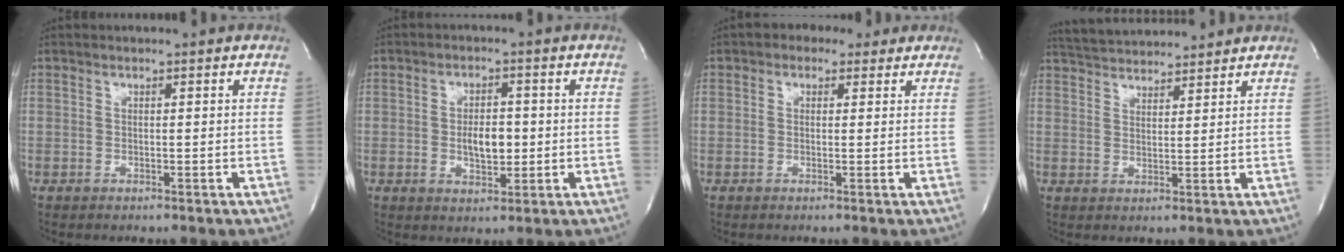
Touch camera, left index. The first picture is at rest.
{"total": 4.8, "force": [-0.4, 2.3, 4.2], "torque": [-0.068, -0.002, -0.002]}
{"total": 3.5, "force": [1.7, 2.7, 1.5], "torque": [-0.019, 0.020, 0.020]}
{"total": 8.7, "force": [8.4, 1.0, 2.0], "torque": [-0.042, 0.019, 0.133]}